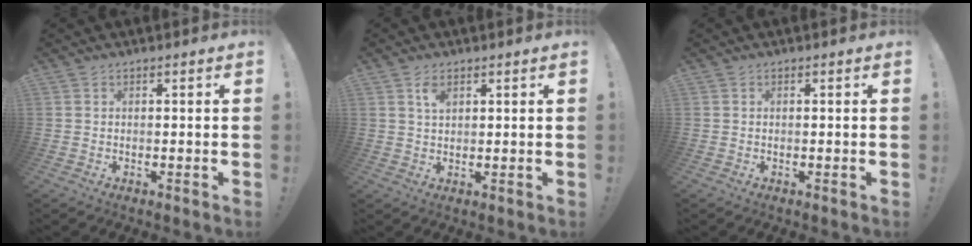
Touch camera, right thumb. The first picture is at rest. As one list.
[{"total": 3.6, "force": [1.9, 1.8, 2.4], "torque": [-0.035, -0.008, 0.031]}, {"total": 0.0}]